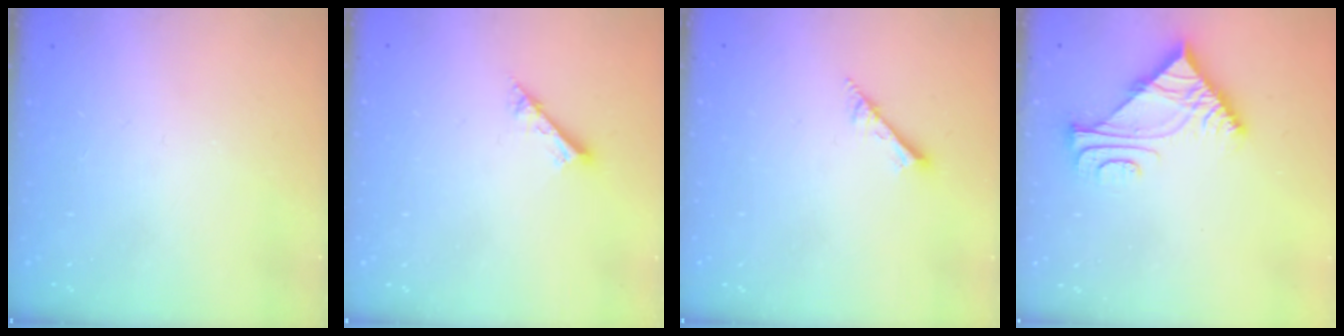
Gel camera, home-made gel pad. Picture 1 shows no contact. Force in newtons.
{"total": 2.6, "press": 2.6, "slide": 0.2}
{"total": 1.7, "press": 1.6, "slide": 0.1}
{"total": 6.2, "press": 6.2, "slide": 0.4}